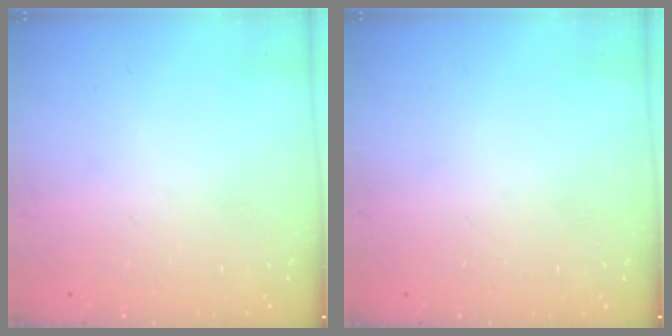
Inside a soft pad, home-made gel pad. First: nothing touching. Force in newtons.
{"total": 0.0}